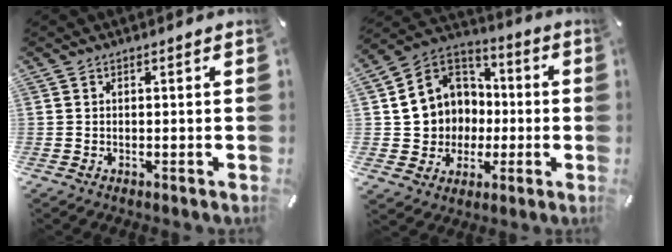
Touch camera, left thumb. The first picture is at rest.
{"total": 12.4, "force": [-0.8, 12.2, 1.8], "torque": [-0.039, -0.004, -0.002]}